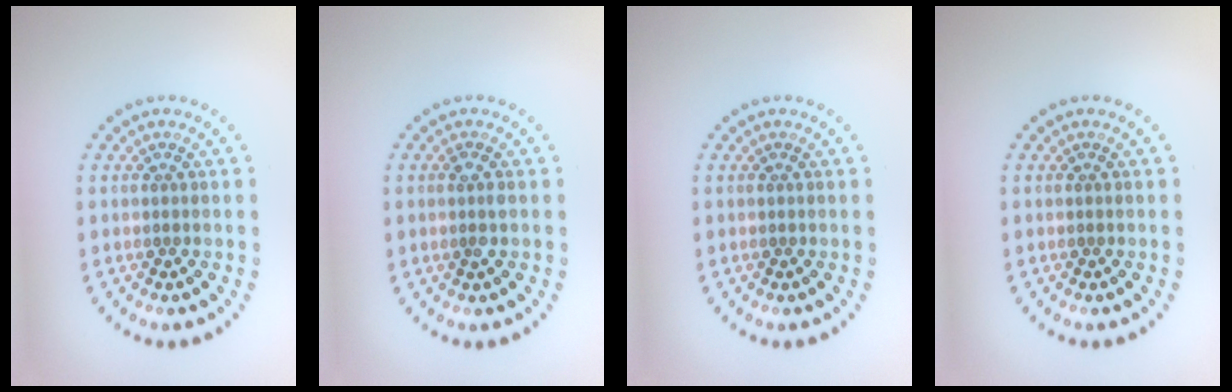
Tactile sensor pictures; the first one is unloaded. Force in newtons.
{"total": 1.0, "press": 1.0, "slide": 0.3}
{"total": 0.0}
{"total": 0.0}